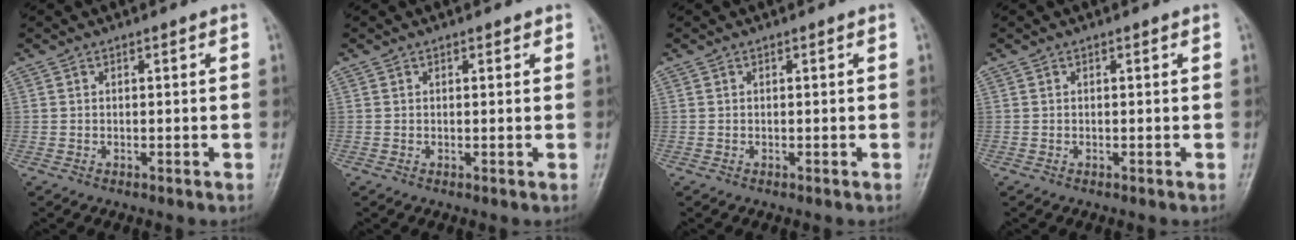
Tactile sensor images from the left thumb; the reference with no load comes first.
{"total": 0.9, "force": [0.6, 0.5, 0.4], "torque": [0.002, -0.003, 0.003]}
{"total": 0.0}
{"total": 0.0}